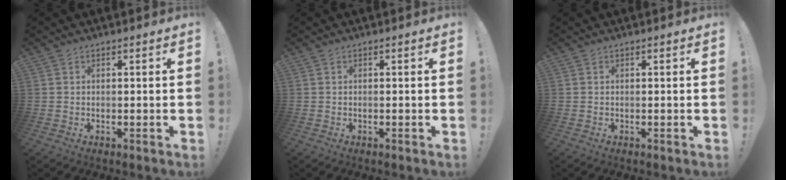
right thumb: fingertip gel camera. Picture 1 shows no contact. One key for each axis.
{"total": 0.0}
{"total": 0.0}